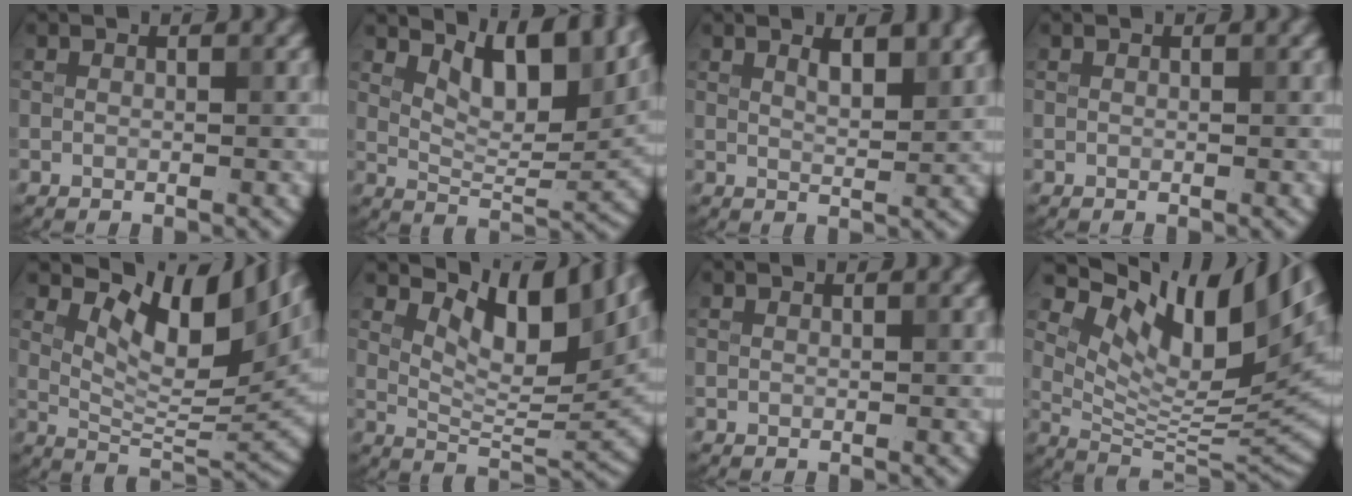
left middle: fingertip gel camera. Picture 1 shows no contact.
{"total": 7.5, "force": [4.5, 3.1, 5.2], "torque": [-0.081, -0.007, 0.076]}
{"total": 2.8, "force": [1.8, 0.8, 2.1], "torque": [-0.028, -0.002, 0.031]}
{"total": 0.0}
{"total": 9.5, "force": [5.1, 3.9, 7.1], "torque": [-0.111, -0.003, 0.091]}
{"total": 8.0, "force": [4.4, 3.3, 5.8], "torque": [-0.086, -0.005, 0.075]}
{"total": 0.0}
{"total": 13.3, "force": [7.1, 5.0, 10.1], "torque": [-0.172, 0.009, 0.138]}